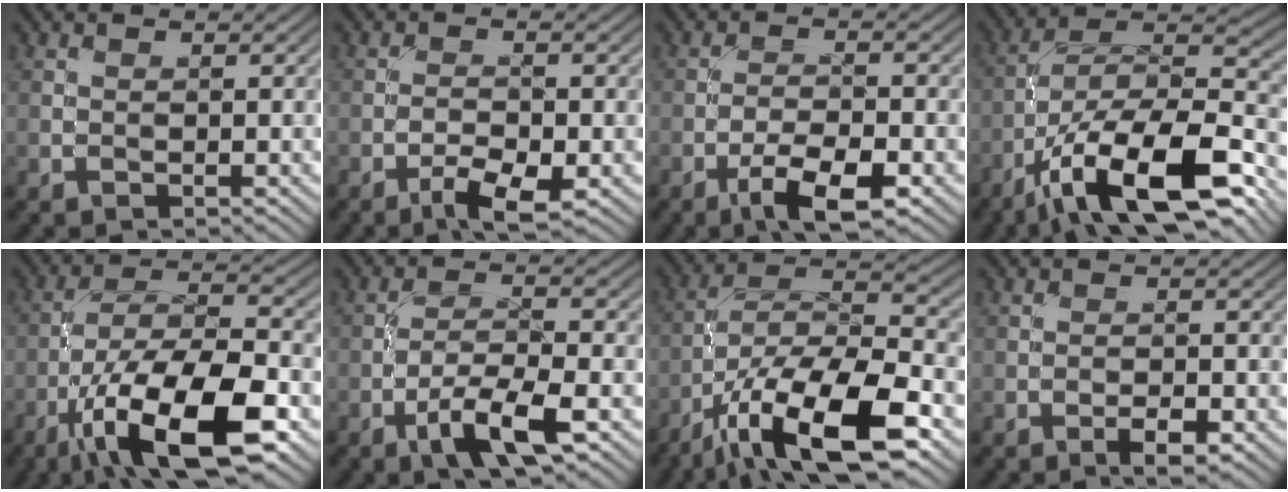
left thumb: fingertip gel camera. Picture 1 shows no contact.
{"total": 4.4, "force": [-2.6, 1.2, 3.2], "torque": [-0.057, 0.001, -0.046]}
{"total": 6.3, "force": [-3.7, 1.8, 4.8], "torque": [-0.088, 0.002, -0.067]}
{"total": 16.8, "force": [-9.3, 6.3, 12.5], "torque": [-0.213, -0.011, -0.177]}
{"total": 15.6, "force": [-7.7, 5.4, 12.4], "torque": [-0.221, -0.006, -0.146]}
{"total": 7.0, "force": [-3.7, 1.8, 5.7], "torque": [-0.110, 0.006, -0.070]}
{"total": 15.8, "force": [-8.9, 5.5, 11.8], "torque": [-0.221, -0.011, -0.173]}
{"total": 2.3, "force": [-1.3, 0.6, 1.7], "torque": [-0.032, 0.001, -0.025]}